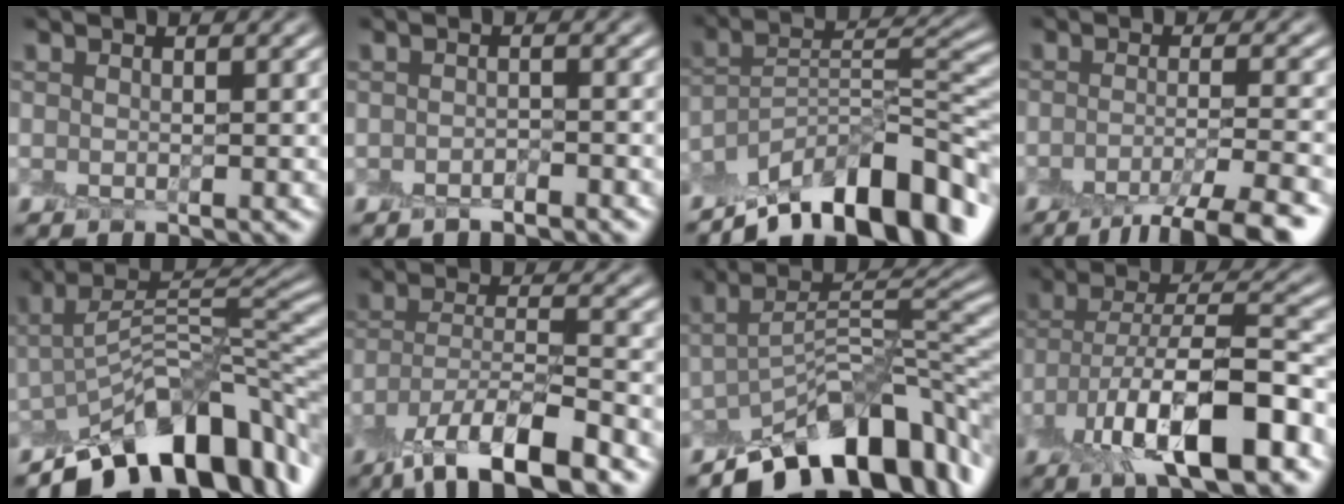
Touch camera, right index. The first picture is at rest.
{"total": 1.0, "force": [-0.8, 0.2, 0.6], "torque": [-0.009, 0.001, -0.014]}
{"total": 12.9, "force": [-9.3, 3.9, 8.2], "torque": [-0.122, 0.019, -0.162]}
{"total": 6.9, "force": [-4.5, 1.4, 5.0], "torque": [-0.066, -0.002, -0.072]}
{"total": 10.4, "force": [-4.9, 4.4, 8.0], "torque": [-0.104, 0.007, -0.085]}
{"total": 9.8, "force": [-6.7, 2.8, 6.6], "torque": [-0.113, -0.002, -0.128]}
{"total": 9.6, "force": [-5.3, 3.8, 7.1], "torque": [-0.089, 0.006, -0.095]}
{"total": 11.1, "force": [-4.7, 4.2, 9.1], "torque": [-0.151, 0.005, -0.084]}